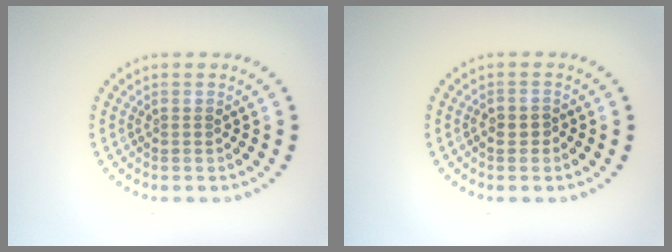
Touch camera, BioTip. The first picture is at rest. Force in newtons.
{"total": 1.0, "press": 0.9, "slide": 0.4}